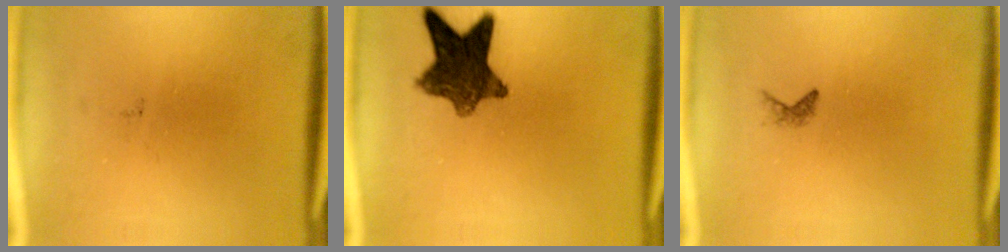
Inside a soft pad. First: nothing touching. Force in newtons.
{"total": 10.1}
{"total": 0.6}